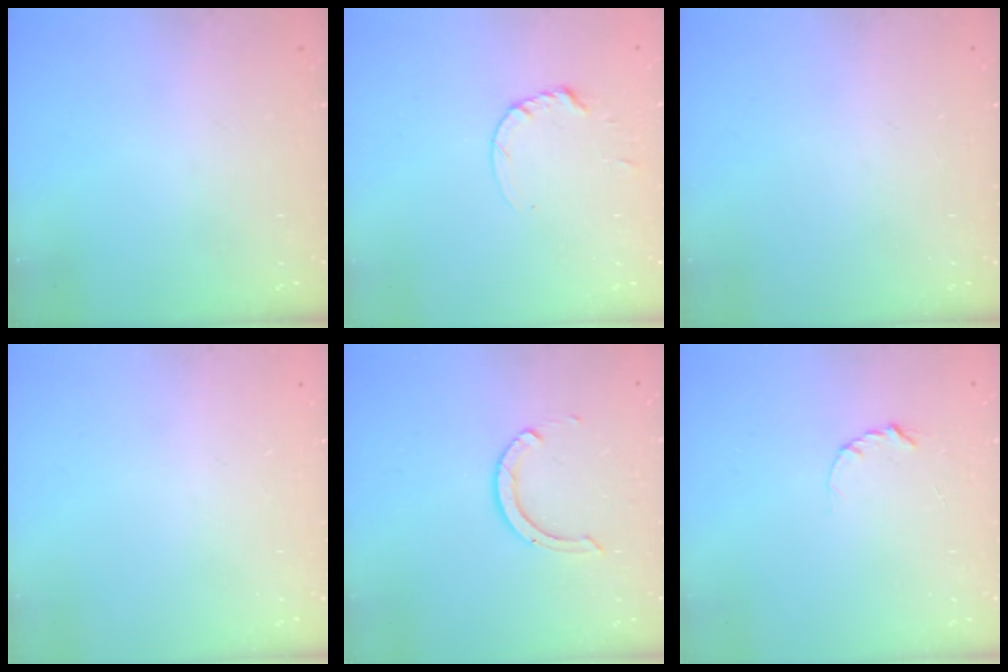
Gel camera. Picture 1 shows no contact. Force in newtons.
{"total": 1.8, "press": 1.7, "slide": 0.2}
{"total": 0.0}
{"total": 0.0}
{"total": 7.0, "press": 6.9, "slide": 0.8}
{"total": 2.9, "press": 2.9, "slide": 0.3}